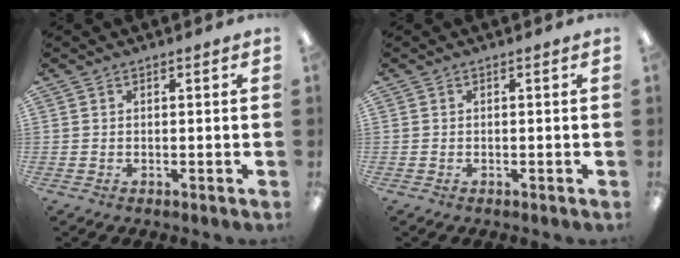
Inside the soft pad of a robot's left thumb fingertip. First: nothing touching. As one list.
[{"total": 0.0}]